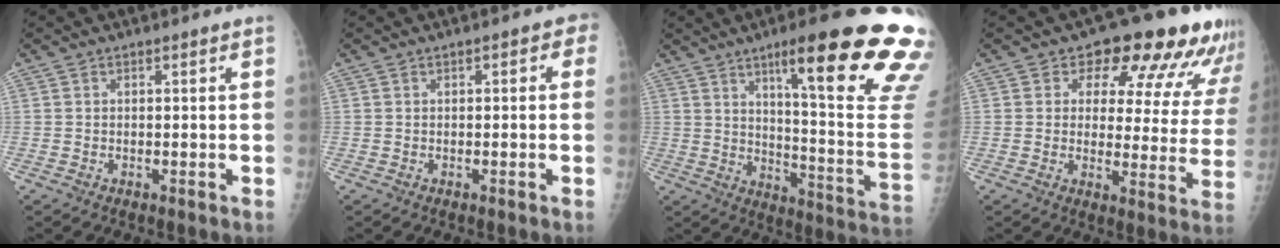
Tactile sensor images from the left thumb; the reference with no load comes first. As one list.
[{"total": 2.2, "force": [0.3, 1.3, 1.8], "torque": [-0.006, 0.005, -0.005]}, {"total": 26.5, "force": [14.7, 3.5, 21.8], "torque": [-0.237, -0.056, 0.208]}, {"total": 16.4, "force": [11.5, 7.8, 8.7], "torque": [-0.050, -0.057, 0.123]}]